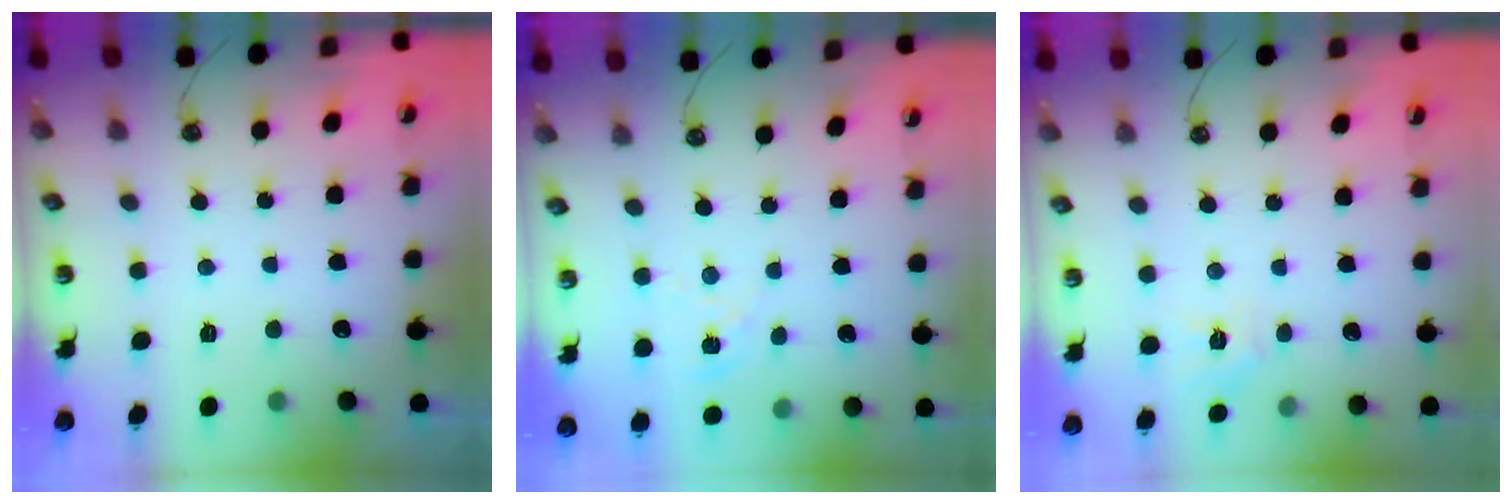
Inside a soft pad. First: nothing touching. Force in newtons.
{"total": 1.9, "press": 1.9, "slide": 0.2}
{"total": 5.1, "press": 5.1, "slide": 0.2}